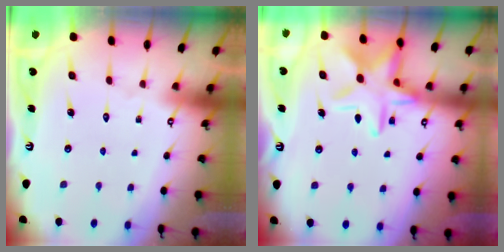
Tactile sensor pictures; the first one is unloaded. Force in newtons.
{"total": 14.4, "press": 14.4, "slide": 0.9}